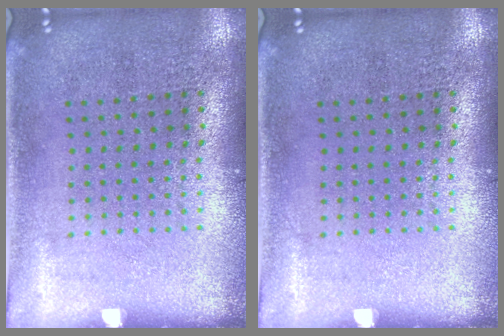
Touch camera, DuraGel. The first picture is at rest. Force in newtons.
{"total": 0.0}